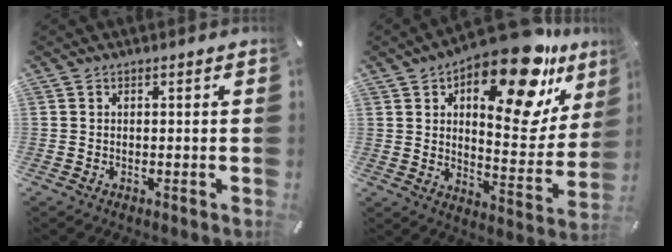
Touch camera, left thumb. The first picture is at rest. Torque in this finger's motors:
{"motor_torque": [2.50, 2.50, 1.49, -1.28, 0.24]}